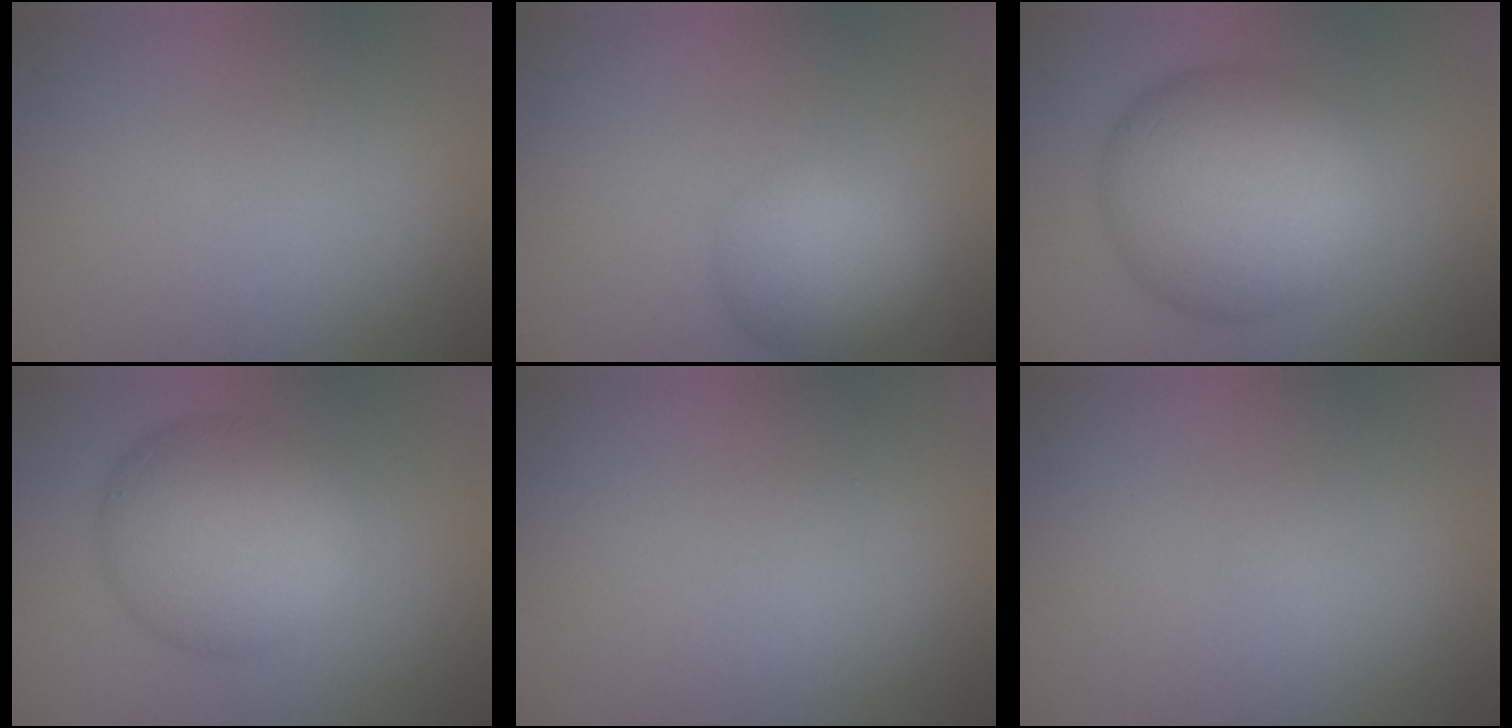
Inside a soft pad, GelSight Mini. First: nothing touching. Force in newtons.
{"total": 4.5, "press": 4.5, "slide": 0.2}
{"total": 10.2, "press": 10.2, "slide": 0.5}
{"total": 7.9, "press": 7.9, "slide": 0.1}
{"total": 0.0}
{"total": 0.0}